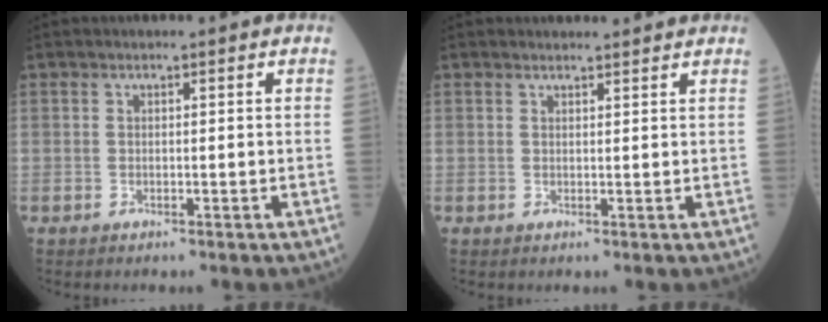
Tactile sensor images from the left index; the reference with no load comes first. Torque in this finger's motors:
{"motor_torque": [0.75, -1.26, -0.44, -0.01]}